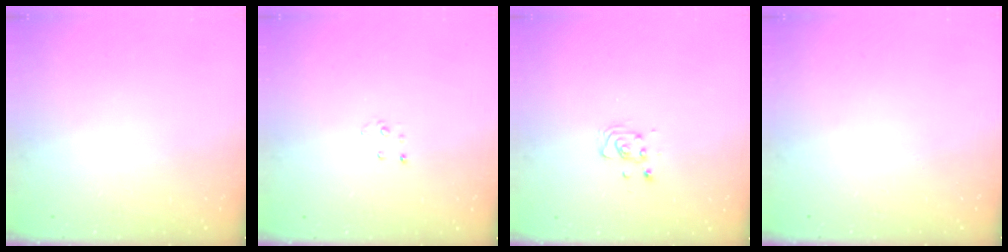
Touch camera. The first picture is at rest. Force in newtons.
{"total": 2.9, "press": 2.9, "slide": 0.2}
{"total": 4.7, "press": 4.6, "slide": 1.1}
{"total": 0.0}